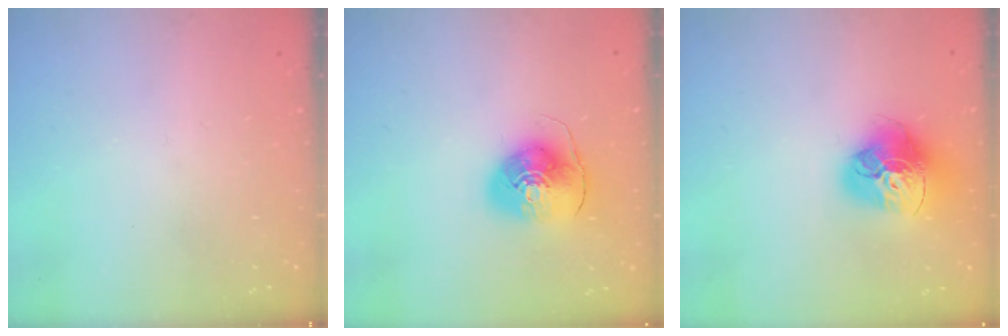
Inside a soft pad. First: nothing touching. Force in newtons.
{"total": 10.2, "press": 10.1, "slide": 1.5}
{"total": 17.8, "press": 17.8, "slide": 1.6}